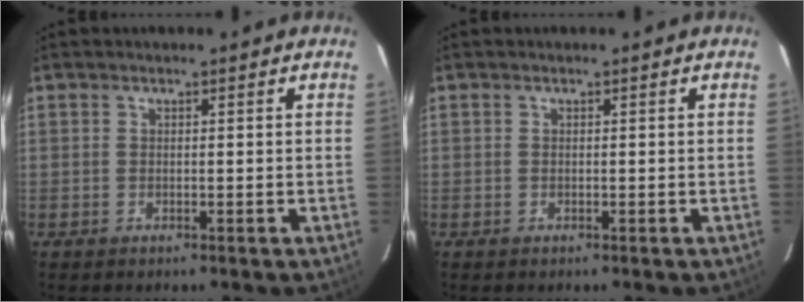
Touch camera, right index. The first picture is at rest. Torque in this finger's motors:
{"motor_torque": [-0.01, -0.01, 0.00, 0.00]}